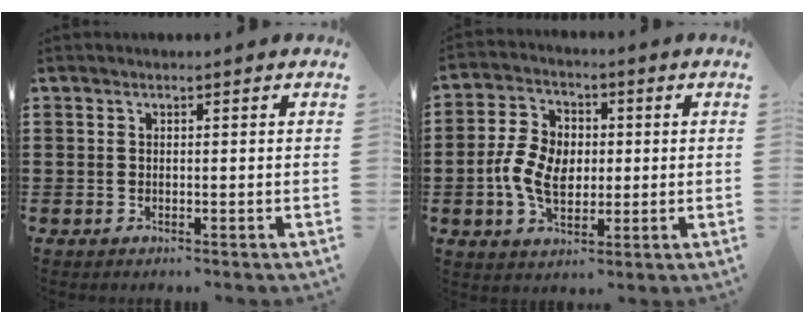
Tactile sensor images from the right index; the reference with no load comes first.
{"total": 7.9, "force": [-0.9, 5.6, 5.5], "torque": [-0.135, 0.008, -0.022]}